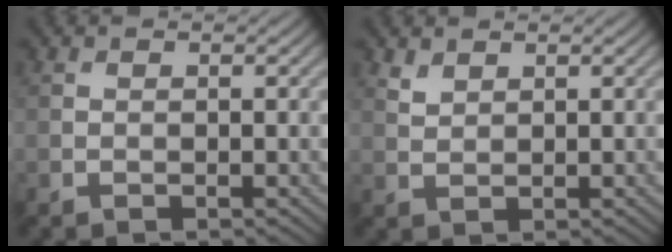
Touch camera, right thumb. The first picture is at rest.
{"total": 1.6, "force": [1.4, 0.7, 0.6], "torque": [-0.020, -0.001, 0.034]}